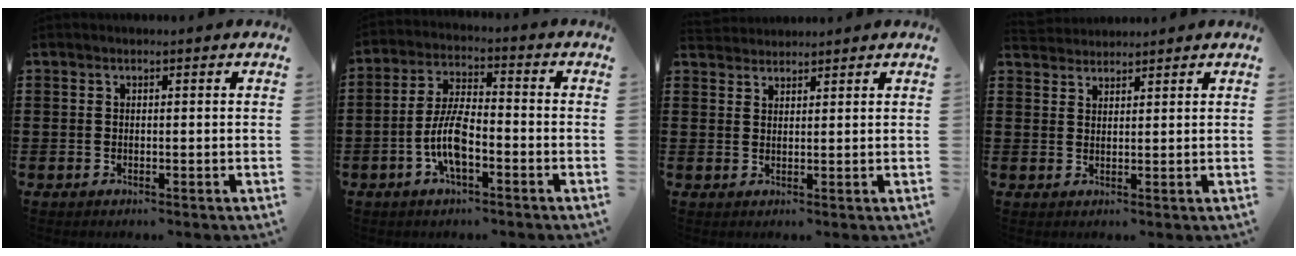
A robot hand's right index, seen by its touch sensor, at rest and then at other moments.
{"total": 7.7, "force": [-2.7, 2.6, 6.7], "torque": [-0.154, -0.009, -0.055]}
{"total": 2.0, "force": [2.0, 0.3, -0.4], "torque": [0.002, 0.002, 0.040]}
{"total": 2.3, "force": [2.3, 0.3, -0.5], "torque": [0.002, 0.000, 0.045]}